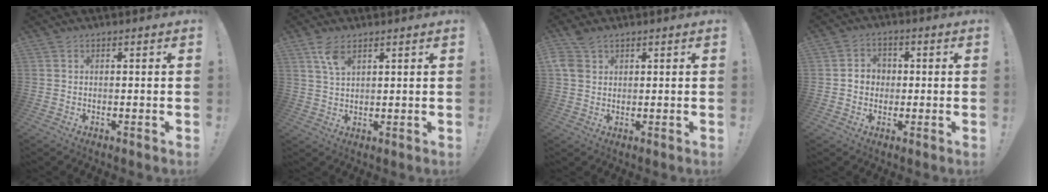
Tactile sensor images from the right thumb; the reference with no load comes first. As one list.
[{"total": 5.2, "force": [3.2, 2.2, 3.4], "torque": [-0.065, -0.011, 0.058]}, {"total": 5.7, "force": [3.3, 3.6, 3.1], "torque": [-0.057, -0.007, 0.067]}, {"total": 5.3, "force": [-0.1, 4.9, 2.1], "torque": [-0.039, 0.014, 0.000]}]